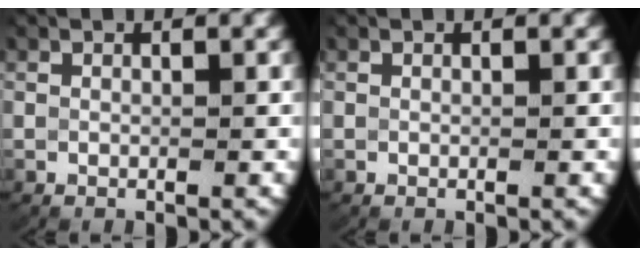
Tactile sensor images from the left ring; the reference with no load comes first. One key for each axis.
{"total": 0.0}